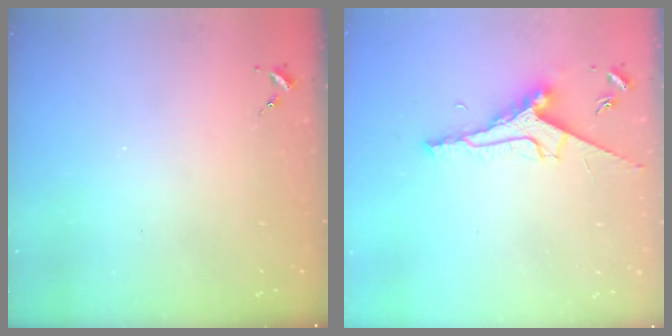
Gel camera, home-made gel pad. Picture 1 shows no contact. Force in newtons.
{"total": 9.2, "press": 9.1, "slide": 1.0}